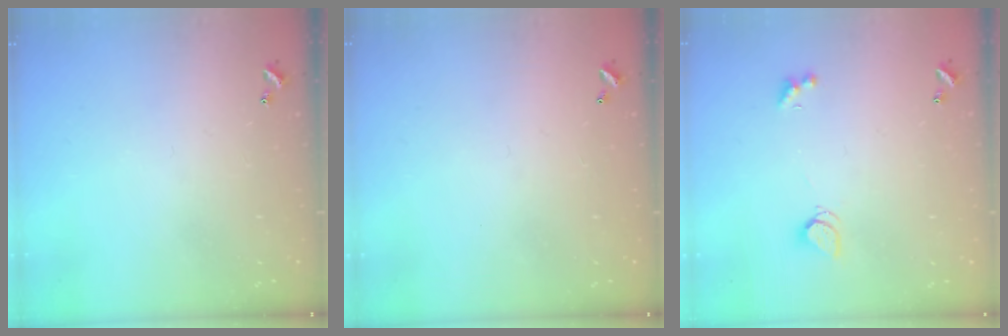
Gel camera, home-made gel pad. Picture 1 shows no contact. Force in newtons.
{"total": 2.9, "press": 2.9, "slide": 0.1}
{"total": 1.4, "press": 1.4, "slide": 0.5}